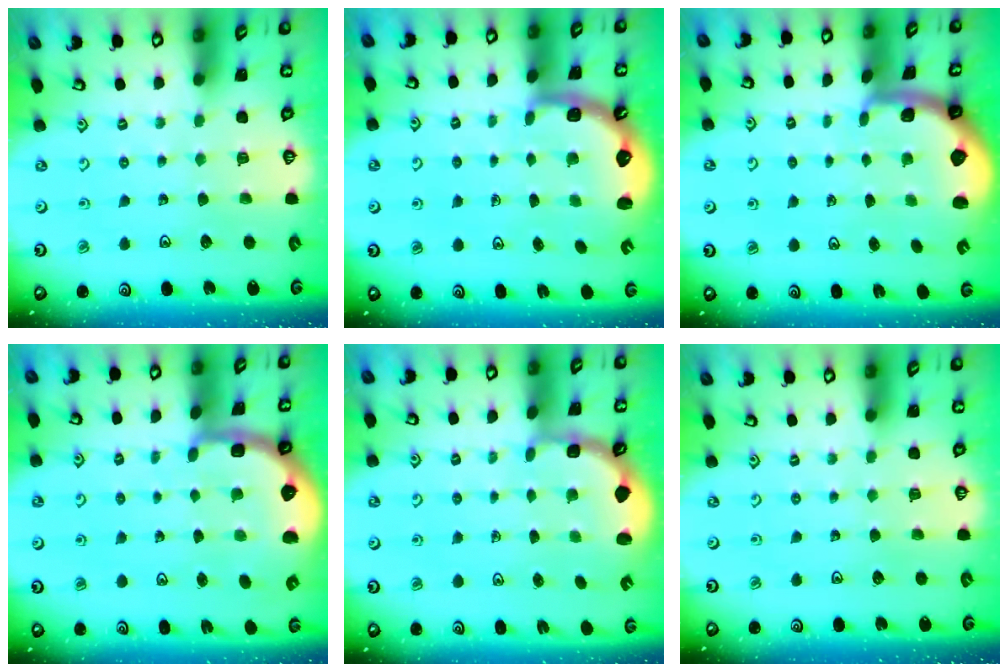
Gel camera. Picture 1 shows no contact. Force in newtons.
{"total": 2.6, "press": 2.4, "slide": 1.1}
{"total": 1.2, "press": 1.2, "slide": 0.3}
{"total": 4.2, "press": 4.0, "slide": 1.3}
{"total": 2.9, "press": 1.9, "slide": 2.2}
{"total": 0.0}